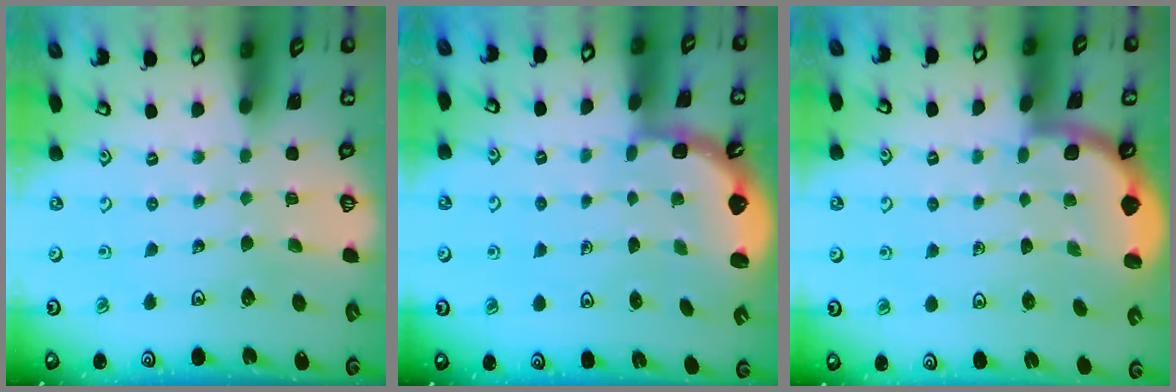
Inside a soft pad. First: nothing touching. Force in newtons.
{"total": 2.3, "press": 1.8, "slide": 1.3}
{"total": 1.7, "press": 1.7, "slide": 0.0}